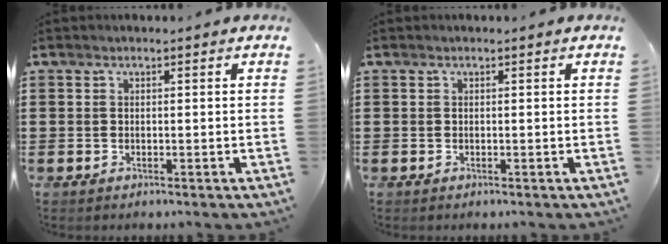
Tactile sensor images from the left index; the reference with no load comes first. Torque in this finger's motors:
{"motor_torque": [0.00, 0.00, 0.01, 0.00]}